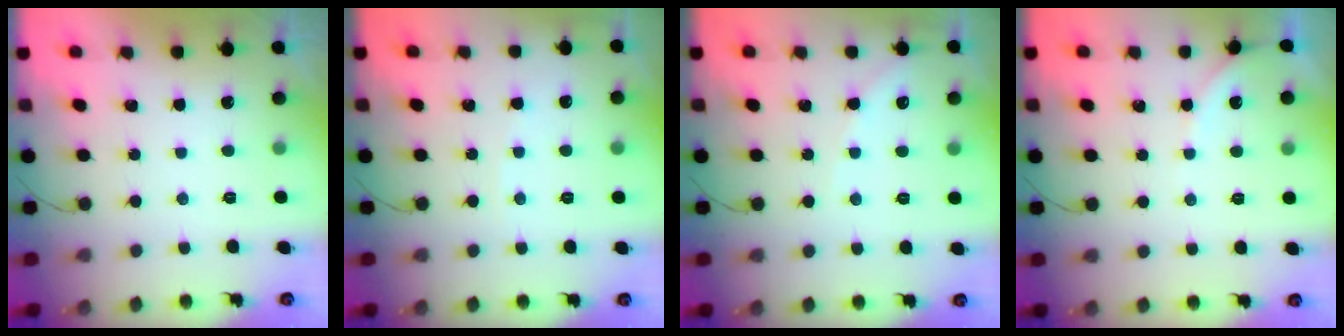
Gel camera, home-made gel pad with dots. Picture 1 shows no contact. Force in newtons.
{"total": 1.8, "press": 1.7, "slide": 0.2}
{"total": 5.3, "press": 5.3, "slide": 0.7}
{"total": 3.1, "press": 3.1, "slide": 0.5}